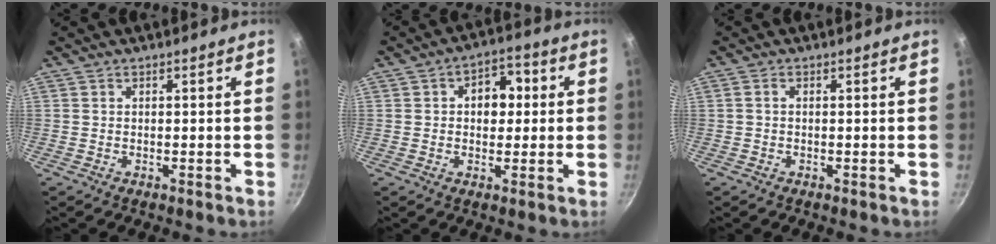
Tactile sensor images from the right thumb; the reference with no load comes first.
{"total": 7.3, "force": [1.0, 5.3, 4.9], "torque": [-0.025, 0.012, 0.007]}
{"total": 0.9, "force": [0.0, 0.6, 0.7], "torque": [-0.014, 0.005, 0.001]}